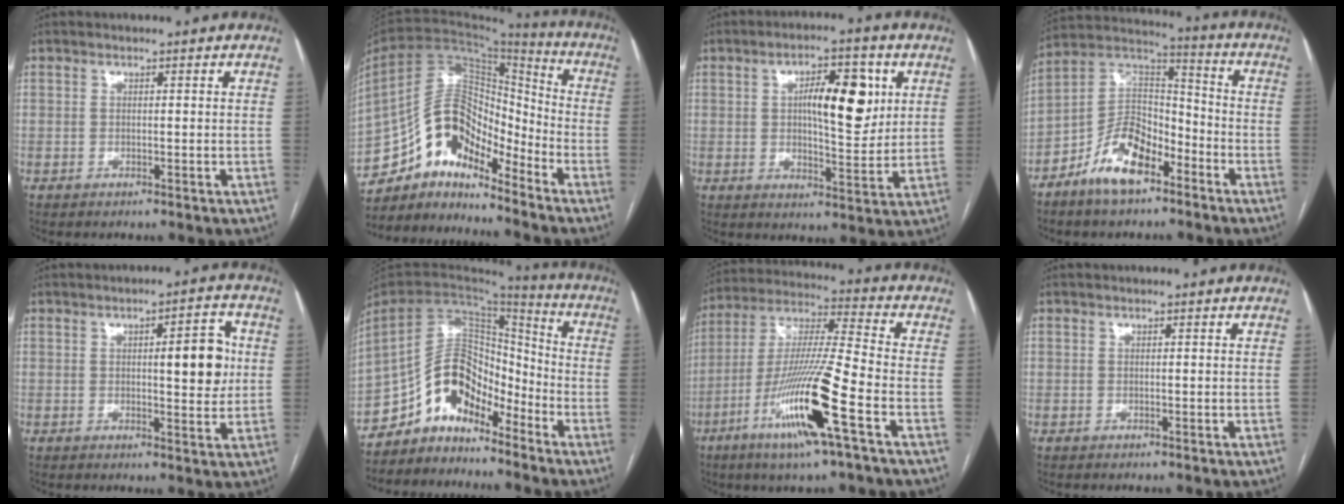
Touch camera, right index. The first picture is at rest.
{"total": 14.3, "force": [-11.4, 6.2, 6.1], "torque": [-0.112, 0.067, -0.208]}
{"total": 10.5, "force": [2.7, 3.4, 9.5], "torque": [-0.149, 0.012, 0.045]}
{"total": 11.9, "force": [-7.1, 5.6, 7.8], "torque": [-0.155, 0.020, -0.135]}
{"total": 7.5, "force": [0.9, 2.0, 7.1], "torque": [-0.093, 0.008, 0.012]}
{"total": 12.3, "force": [-9.5, 6.3, 4.6], "torque": [-0.085, 0.051, -0.175]}
{"total": 17.1, "force": [-7.4, 0.0, 15.4], "torque": [-0.314, -0.020, -0.139]}
{"total": 0.0}